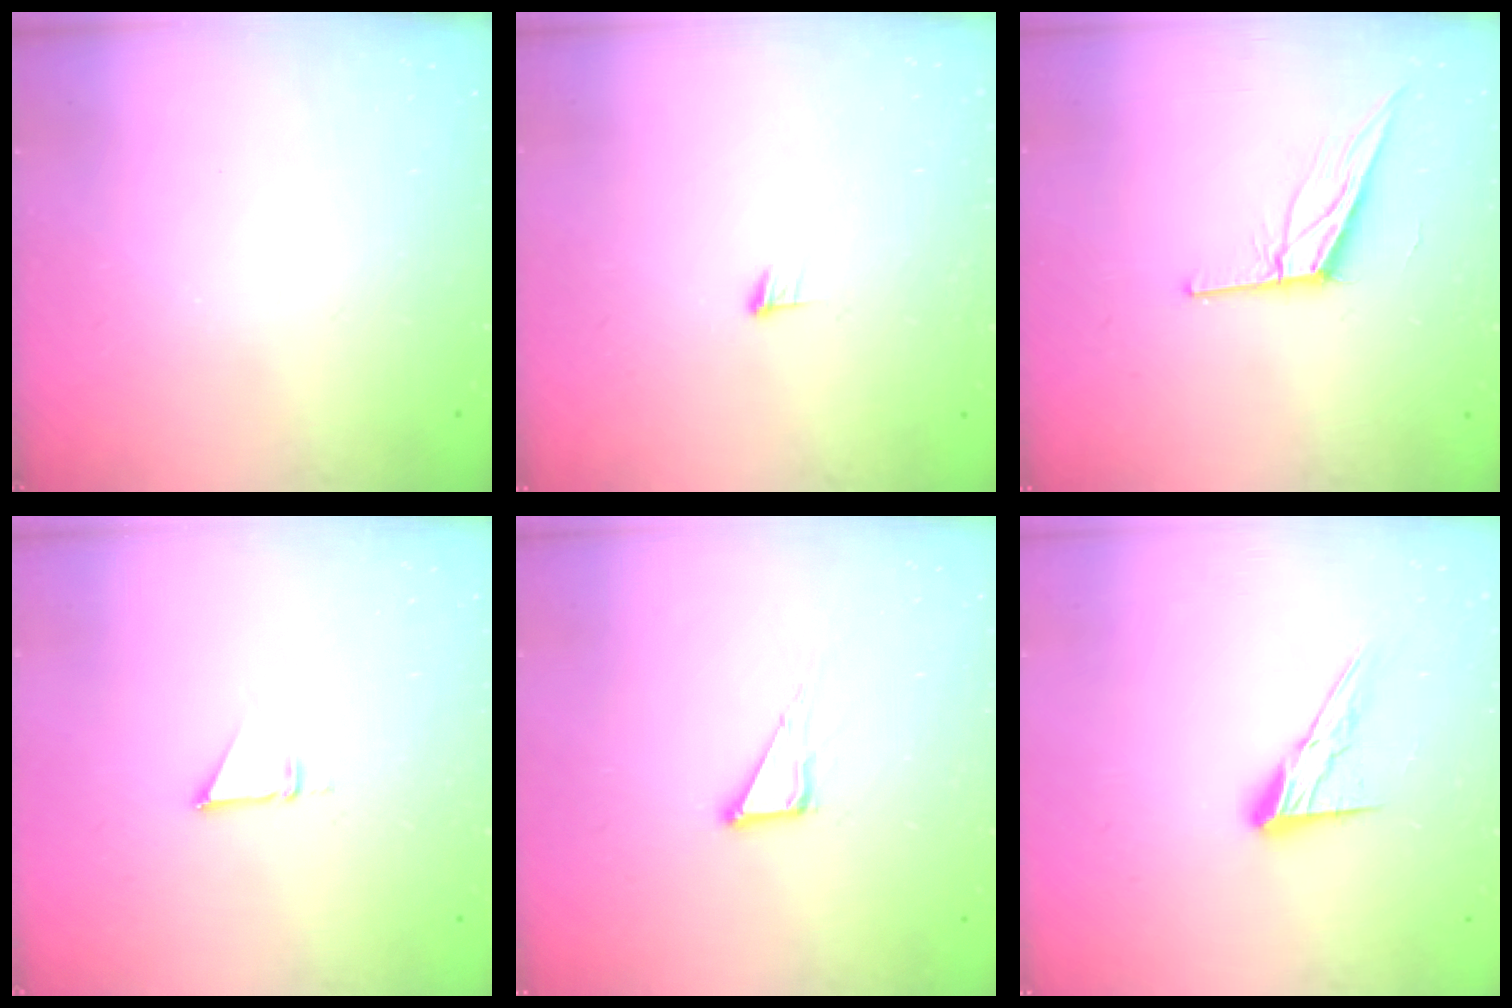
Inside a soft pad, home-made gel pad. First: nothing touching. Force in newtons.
{"total": 3.3, "press": 3.3, "slide": 0.2}
{"total": 10.8, "press": 10.4, "slide": 2.7}
{"total": 3.1, "press": 3.1, "slide": 0.2}
{"total": 5.0, "press": 5.0, "slide": 0.1}
{"total": 9.8, "press": 9.8, "slide": 0.5}